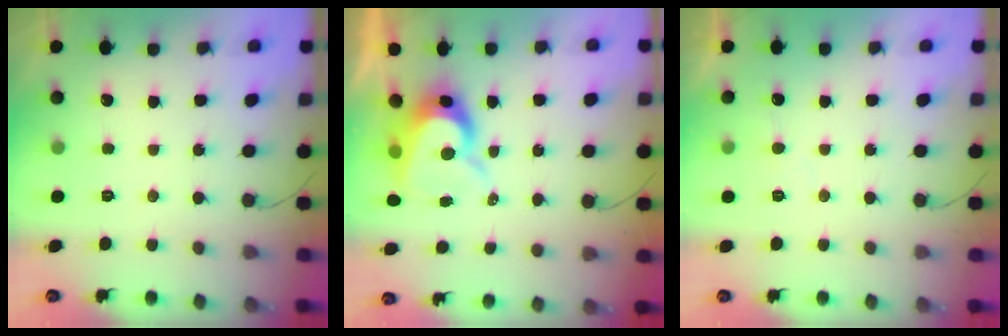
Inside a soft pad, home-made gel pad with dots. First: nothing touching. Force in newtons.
{"total": 9.3, "press": 9.2, "slide": 0.7}
{"total": 4.1, "press": 4.1, "slide": 0.1}